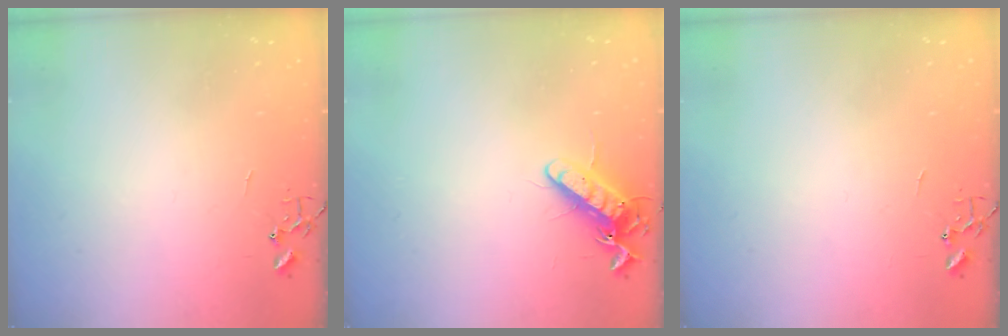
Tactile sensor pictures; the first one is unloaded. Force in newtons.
{"total": 11.7, "press": 11.6, "slide": 1.7}
{"total": 0.0}